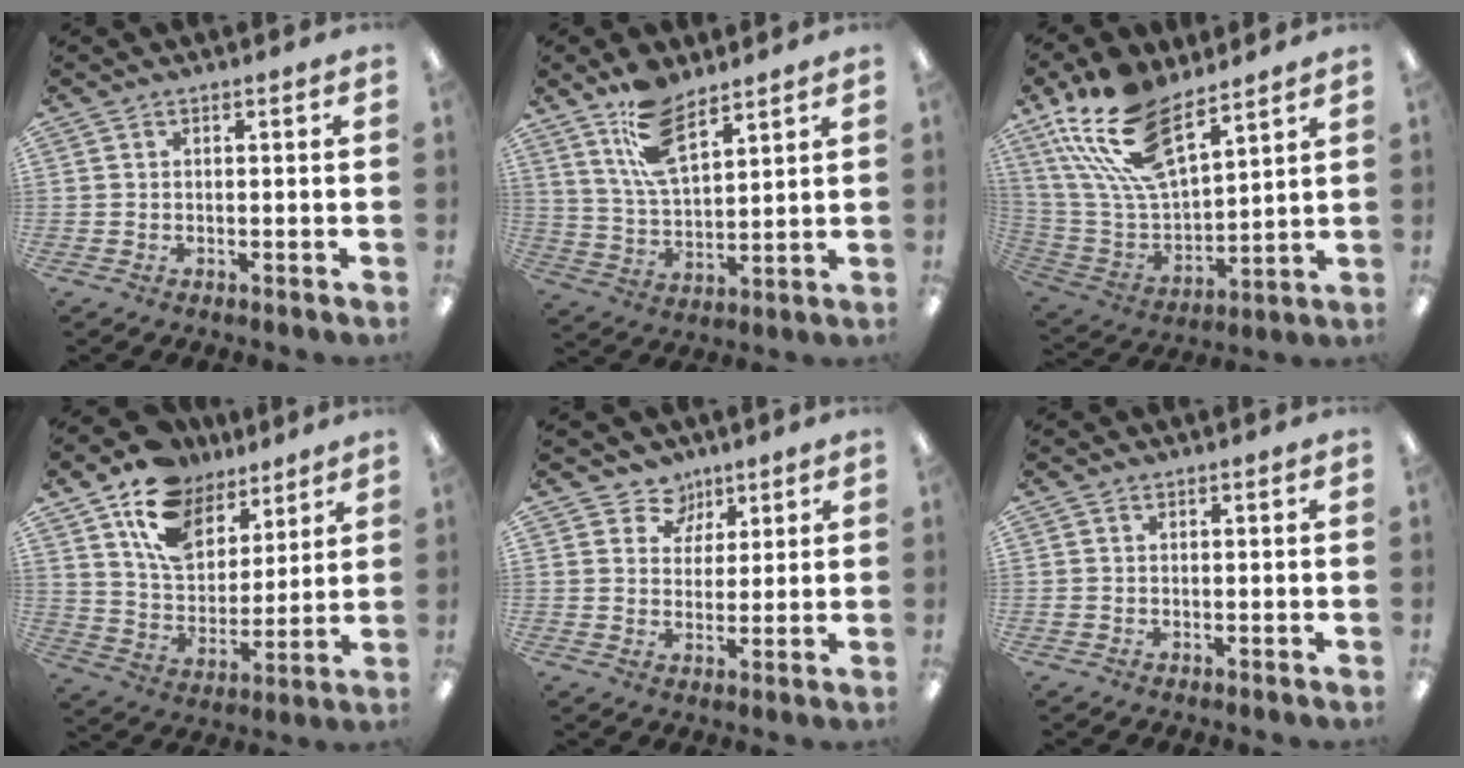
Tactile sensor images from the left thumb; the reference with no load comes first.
{"total": 12.6, "force": [8.5, 5.3, 7.6], "torque": [-0.151, -0.028, 0.157]}
{"total": 21.3, "force": [14.2, 9.4, 12.8], "torque": [-0.275, -0.074, 0.256]}
{"total": 15.6, "force": [10.0, 10.1, 6.5], "torque": [-0.122, -0.047, 0.190]}
{"total": 6.3, "force": [4.1, 4.8, 0.4], "torque": [-0.004, -0.027, 0.074]}
{"total": 0.6, "force": [0.0, 0.5, 0.3], "torque": [-0.005, 0.004, -0.001]}